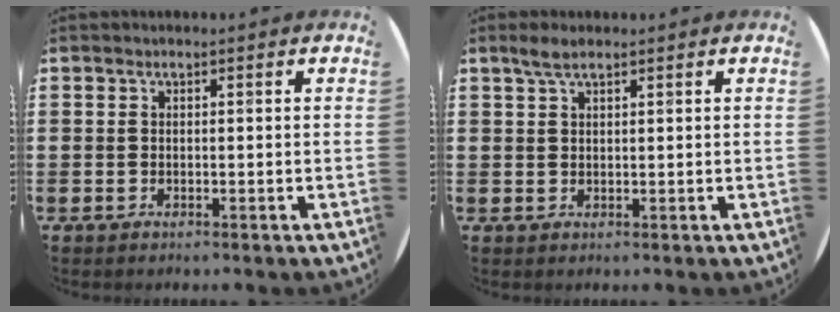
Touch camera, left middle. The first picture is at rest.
{"total": 2.1, "force": [1.6, 0.4, 1.3], "torque": [-0.027, 0.004, 0.028]}